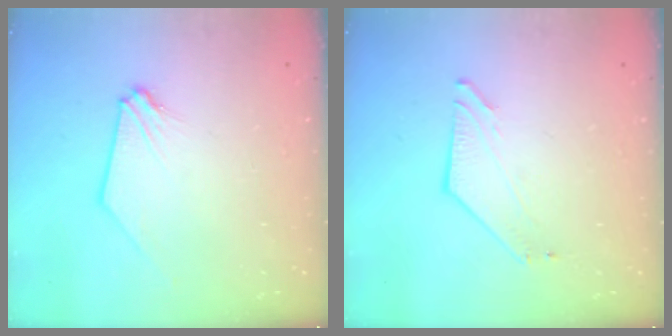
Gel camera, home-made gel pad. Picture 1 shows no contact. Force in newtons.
{"total": 4.1, "press": 4.1, "slide": 0.3}